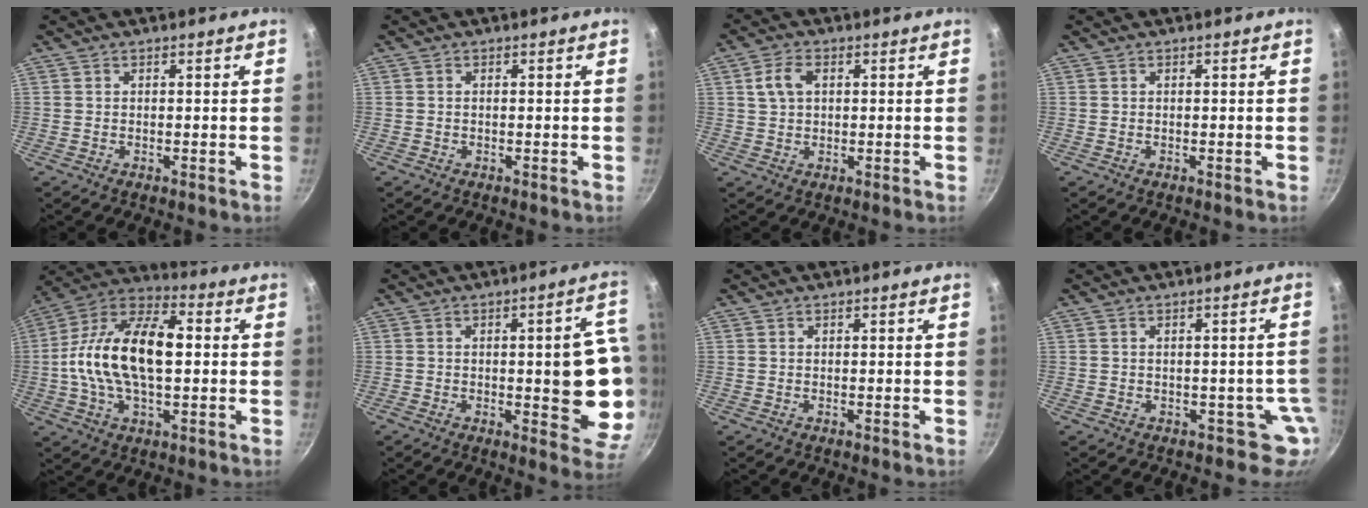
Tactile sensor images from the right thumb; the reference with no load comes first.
{"total": 0.0}
{"total": 4.7, "force": [1.3, 3.1, 3.3], "torque": [-0.053, 0.006, 0.022]}
{"total": 0.0}
{"total": 20.2, "force": [0.5, 10.8, 17.0], "torque": [-0.299, 0.038, -0.010]}
{"total": 15.1, "force": [-1.0, 5.5, 14.0], "torque": [-0.132, 0.006, -0.014]}
{"total": 0.0}
{"total": 3.3, "force": [-1.2, 3.0, 0.9], "torque": [0.037, 0.027, -0.011]}